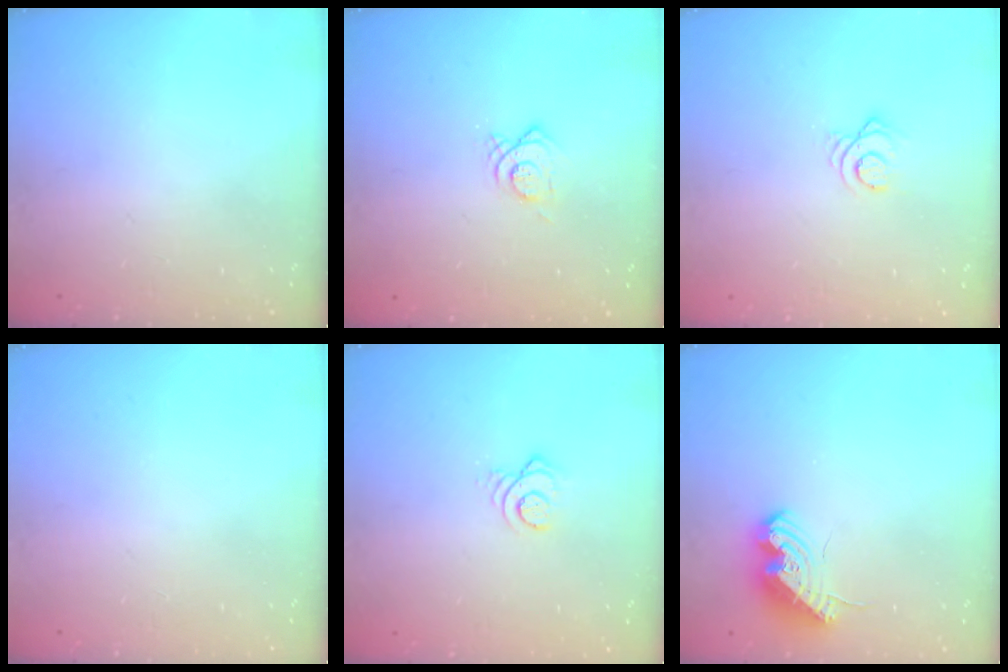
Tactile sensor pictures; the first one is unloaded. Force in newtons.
{"total": 6.5, "press": 6.5, "slide": 0.6}
{"total": 3.6, "press": 3.6, "slide": 0.4}
{"total": 0.0}
{"total": 3.6, "press": 3.6, "slide": 0.0}
{"total": 11.9, "press": 11.8, "slide": 0.9}